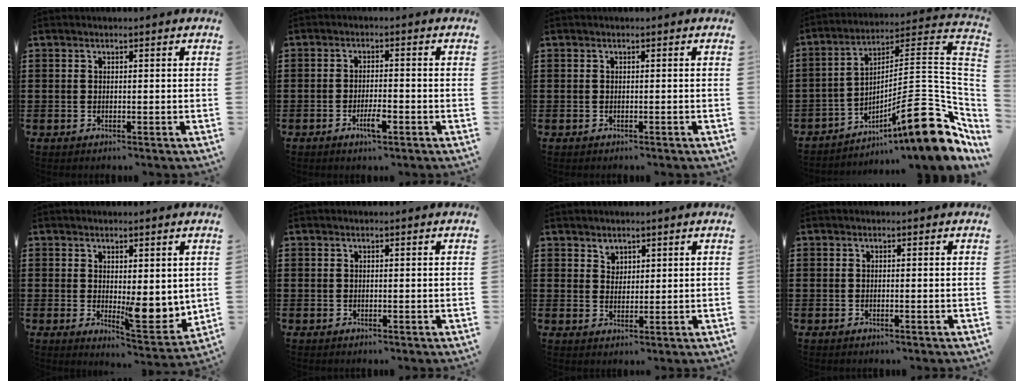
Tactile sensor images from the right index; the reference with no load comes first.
{"total": 3.6, "force": [-1.8, 0.9, 3.0], "torque": [-0.064, -0.002, -0.036]}
{"total": 0.0}
{"total": 16.4, "force": [-7.7, 4.1, 13.9], "torque": [-0.182, 0.005, -0.127]}
{"total": 5.3, "force": [0.6, 2.6, 4.6], "torque": [-0.049, -0.012, 0.009]}
{"total": 0.0}
{"total": 2.2, "force": [1.6, 1.4, 0.1], "torque": [-0.008, 0.006, 0.032]}
{"total": 0.0}